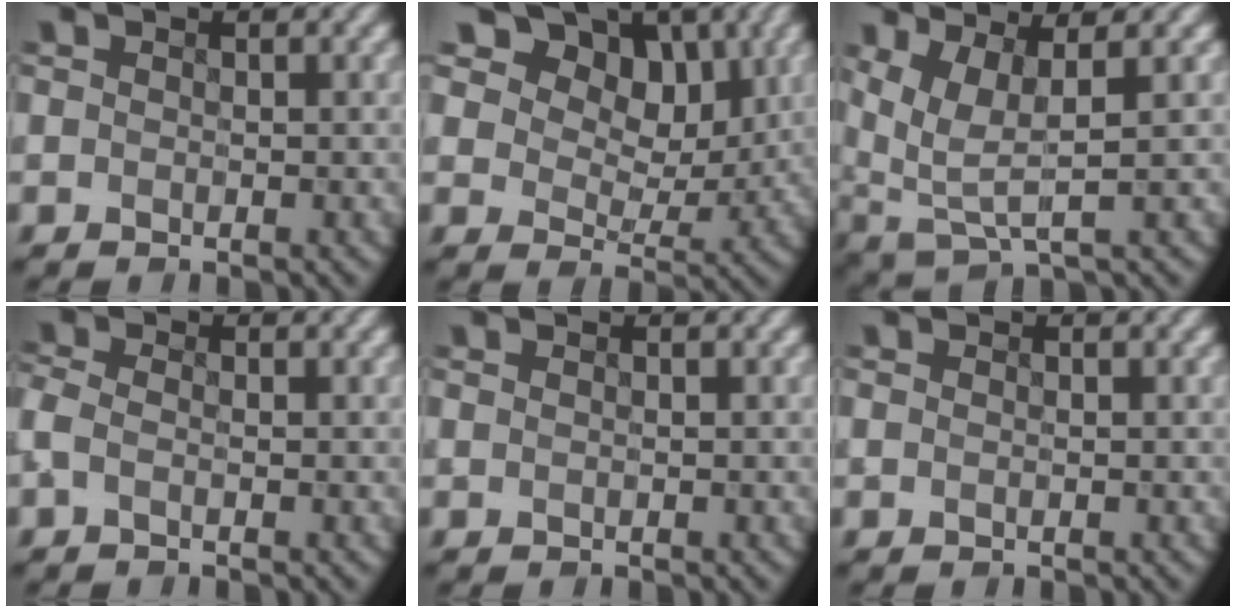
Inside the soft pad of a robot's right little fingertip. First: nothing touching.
{"total": 14.4, "force": [8.6, 9.0, 7.2], "torque": [-0.146, 0.015, 0.149]}
{"total": 5.0, "force": [2.0, 1.2, 4.5], "torque": [-0.105, 0.003, 0.042]}
{"total": 1.5, "force": [-0.7, 0.7, 1.1], "torque": [-0.035, 0.000, -0.024]}
{"total": 0.0}
{"total": 0.0}